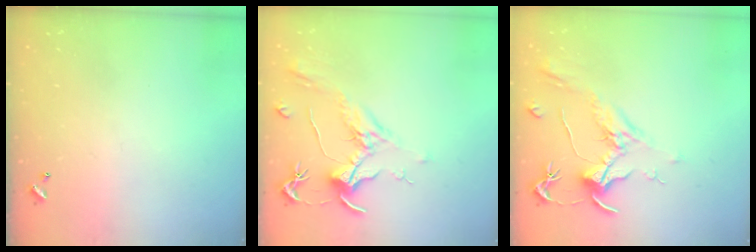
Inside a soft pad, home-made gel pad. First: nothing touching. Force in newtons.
{"total": 2.1, "press": 2.0, "slide": 0.8}
{"total": 2.1, "press": 2.0, "slide": 0.8}